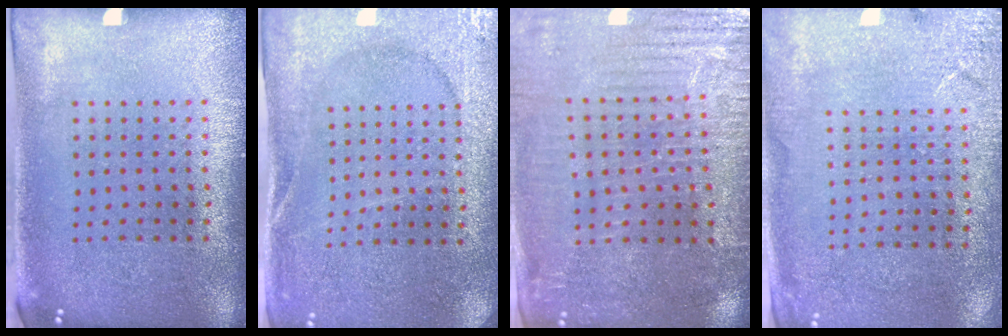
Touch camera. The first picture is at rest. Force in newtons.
{"total": 2.7, "press": 2.7, "slide": 0.2}
{"total": 3.5, "press": 3.4, "slide": 0.7}
{"total": 2.6, "press": 2.5, "slide": 0.7}